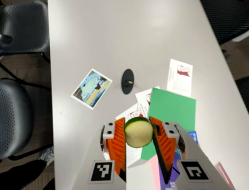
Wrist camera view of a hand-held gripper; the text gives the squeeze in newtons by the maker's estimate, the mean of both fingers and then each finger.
{"total": 13.9, "left": 14.1, "right": 13.6}